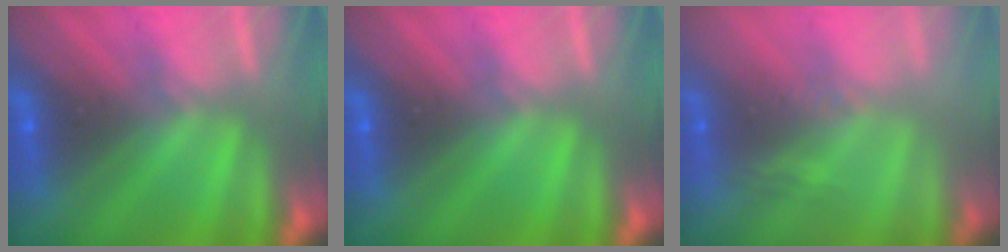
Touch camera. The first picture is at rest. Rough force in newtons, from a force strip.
{"total": 0.0}
{"total": 2.8}